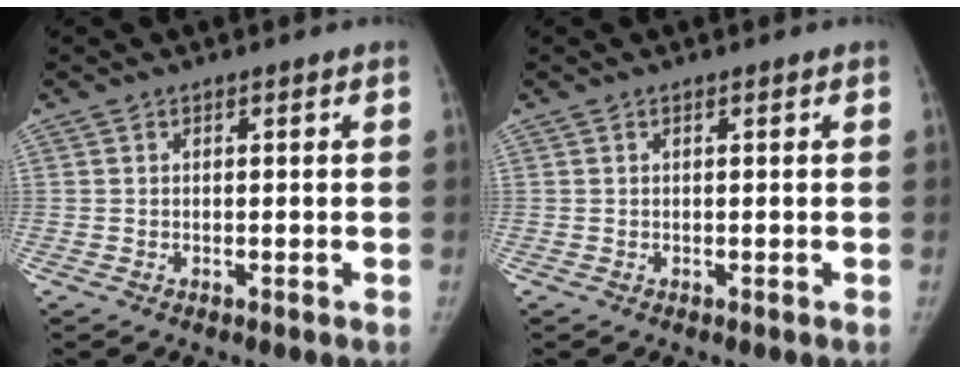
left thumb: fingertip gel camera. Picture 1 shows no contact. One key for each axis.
{"total": 0.0}